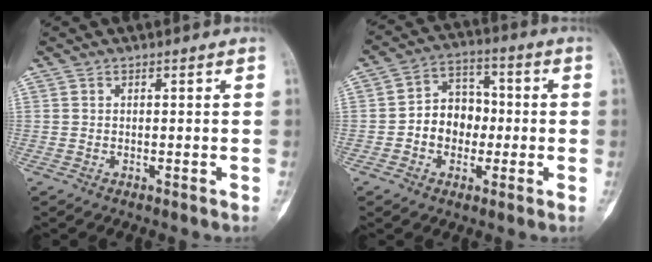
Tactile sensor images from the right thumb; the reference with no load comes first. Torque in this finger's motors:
{"motor_torque": [-0.14, 0.69, 0.66, -0.55, 0.02]}